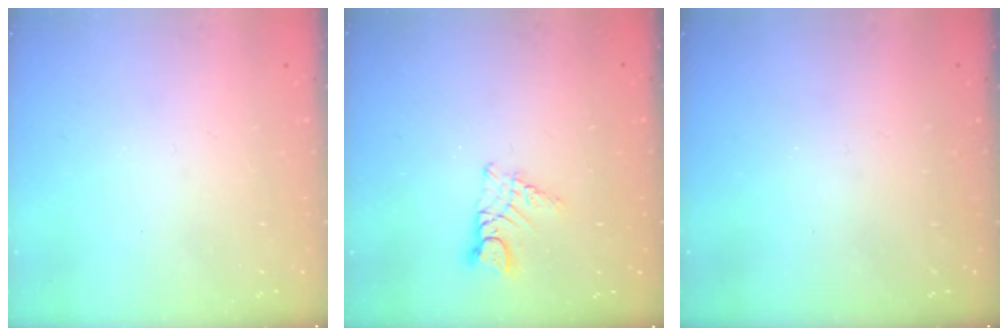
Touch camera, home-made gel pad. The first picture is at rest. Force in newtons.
{"total": 4.9, "press": 4.8, "slide": 0.4}
{"total": 0.0}